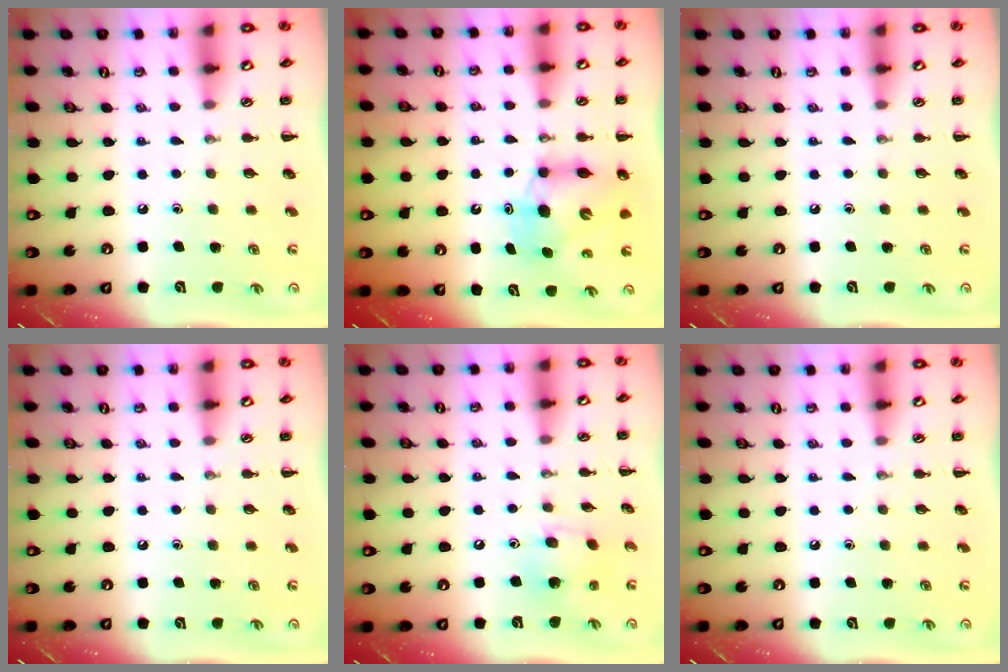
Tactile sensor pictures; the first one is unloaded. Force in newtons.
{"total": 7.6, "press": 7.4, "slide": 1.9}
{"total": 0.0}
{"total": 0.0}
{"total": 7.2, "press": 6.9, "slide": 2.0}
{"total": 0.0}